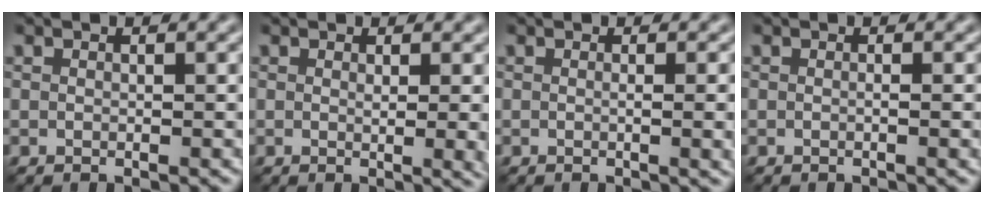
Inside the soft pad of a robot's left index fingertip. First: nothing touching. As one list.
[{"total": 2.4, "force": [0.3, 0.7, 2.3], "torque": [-0.021, -0.004, 0.003]}, {"total": 3.3, "force": [-0.1, 1.3, 3.1], "torque": [-0.022, 0.003, -0.004]}, {"total": 1.2, "force": [-0.1, 0.3, 1.2], "torque": [-0.014, -0.001, -0.005]}]